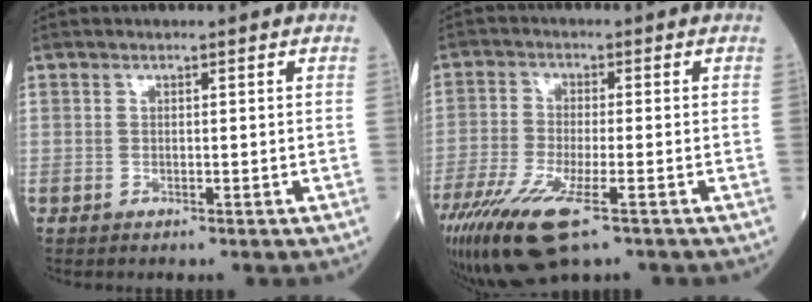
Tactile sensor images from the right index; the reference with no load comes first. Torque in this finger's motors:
{"motor_torque": [1.15, -0.99, 0.30, 0.19]}